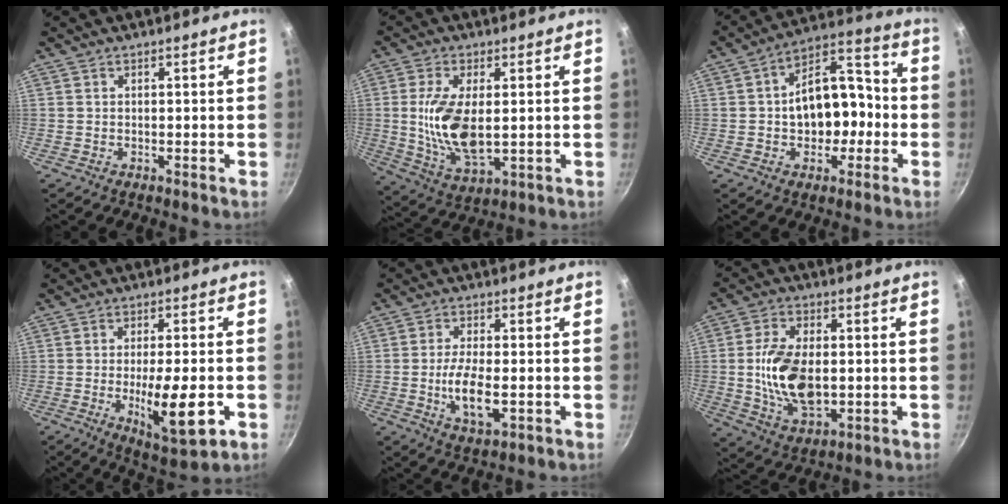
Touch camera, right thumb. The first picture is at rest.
{"total": 12.6, "force": [0.4, 5.9, 11.2], "torque": [-0.218, -0.020, 0.019]}
{"total": 14.6, "force": [-1.4, 9.3, 11.2], "torque": [-0.126, 0.045, -0.028]}
{"total": 12.5, "force": [-3.3, 3.8, 11.5], "torque": [-0.178, -0.010, -0.045]}
{"total": 7.8, "force": [-1.4, 3.3, 6.9], "torque": [-0.130, -0.003, -0.023]}
{"total": 13.9, "force": [-0.5, 7.9, 11.4], "torque": [-0.204, -0.006, -0.001]}